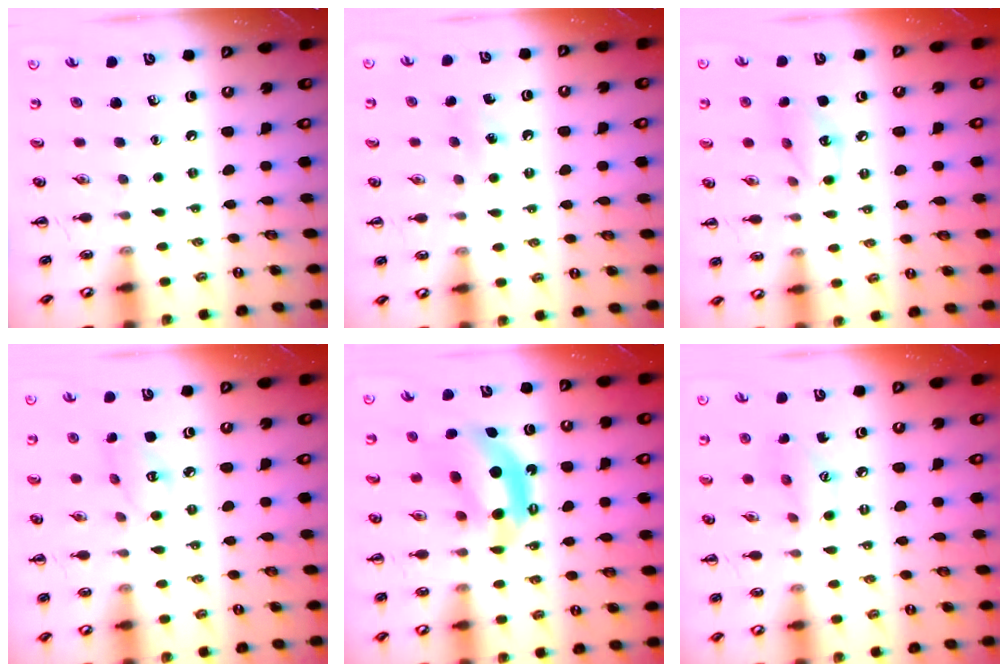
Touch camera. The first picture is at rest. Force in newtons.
{"total": 4.7, "press": 4.5, "slide": 1.1}
{"total": 7.9, "press": 7.9, "slide": 0.5}
{"total": 3.8, "press": 3.8, "slide": 0.7}
{"total": 10.9, "press": 10.5, "slide": 2.7}
{"total": 7.8, "press": 7.7, "slide": 0.6}